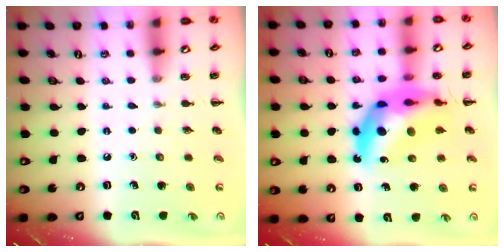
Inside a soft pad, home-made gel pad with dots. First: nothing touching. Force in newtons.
{"total": 16.7, "press": 16.1, "slide": 4.6}